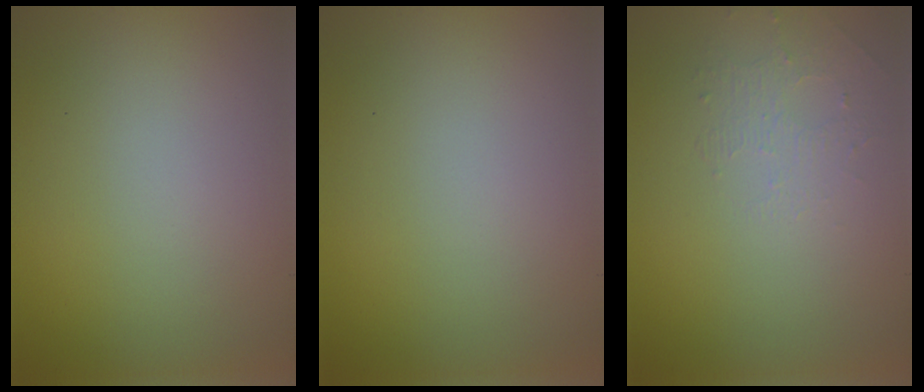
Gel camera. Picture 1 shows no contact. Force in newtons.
{"total": 0.0}
{"total": 1.3, "press": 0.7, "slide": 1.2}